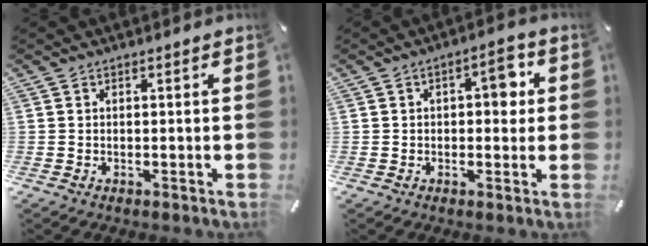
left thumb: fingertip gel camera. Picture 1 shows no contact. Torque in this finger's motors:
{"motor_torque": [-0.06, -0.12, 0.25, 0.17, 0.01]}